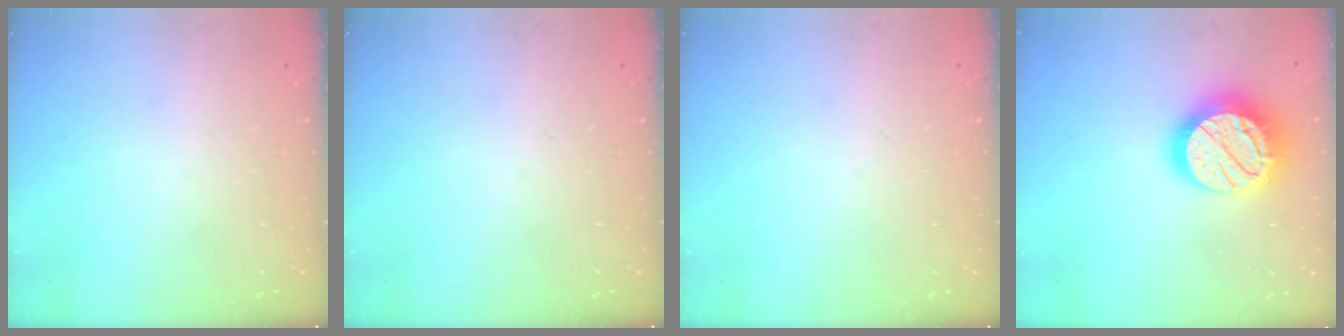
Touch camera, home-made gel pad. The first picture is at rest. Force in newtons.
{"total": 0.0}
{"total": 0.0}
{"total": 20.6, "press": 20.5, "slide": 1.4}